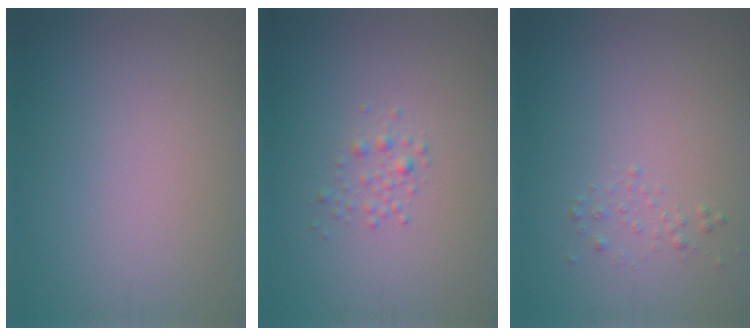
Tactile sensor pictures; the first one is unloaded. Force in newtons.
{"total": 1.2, "press": 1.2, "slide": 0.0}
{"total": 0.7, "press": 0.7, "slide": 0.0}